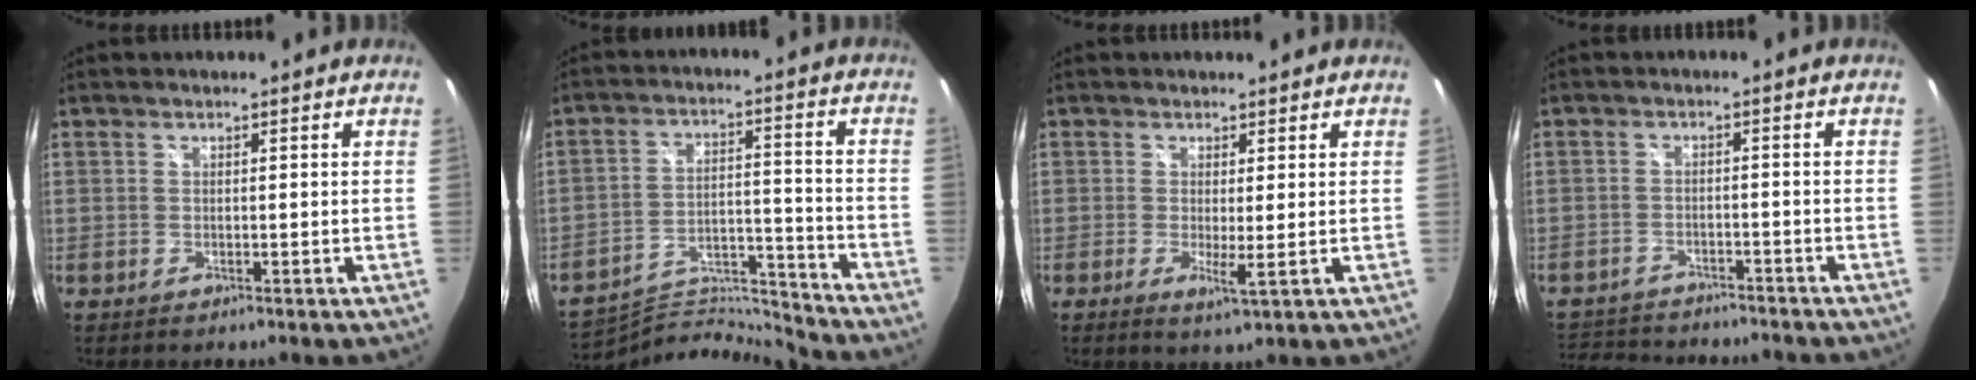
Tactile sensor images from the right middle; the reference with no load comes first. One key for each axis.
{"total": 14.3, "fx": -14.3, "fy": -0.1, "fz": 0.8, "tx": -0.029, "ty": 0.025, "tz": -0.237}
{"total": 2.9, "fx": -0.1, "fy": -0.1, "fz": 2.9, "tx": -0.052, "ty": -0.009, "tz": -0.002}
{"total": 12.9, "fx": -11.2, "fy": 4.5, "fz": 4.5, "tx": -0.112, "ty": -0.005, "tz": -0.166}